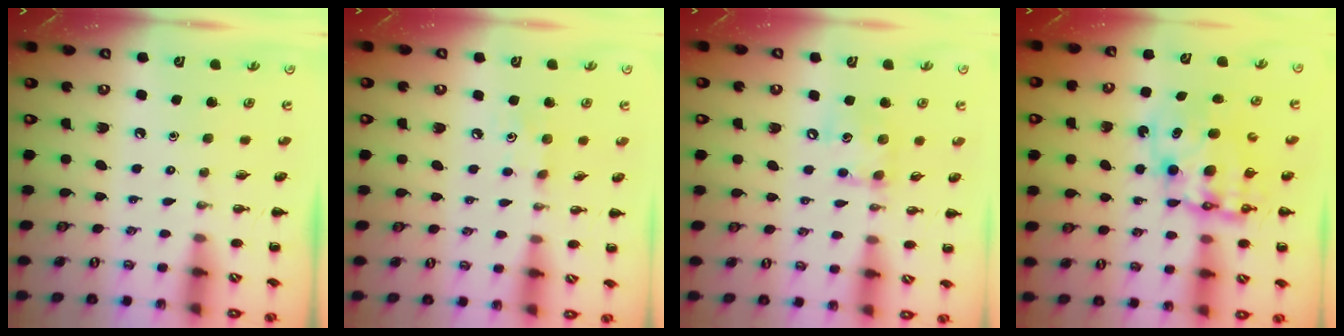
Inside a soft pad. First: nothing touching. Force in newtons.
{"total": 5.5, "press": 5.2, "slide": 1.7}
{"total": 10.3, "press": 10.3, "slide": 1.3}
{"total": 10.5, "press": 10.2, "slide": 2.5}